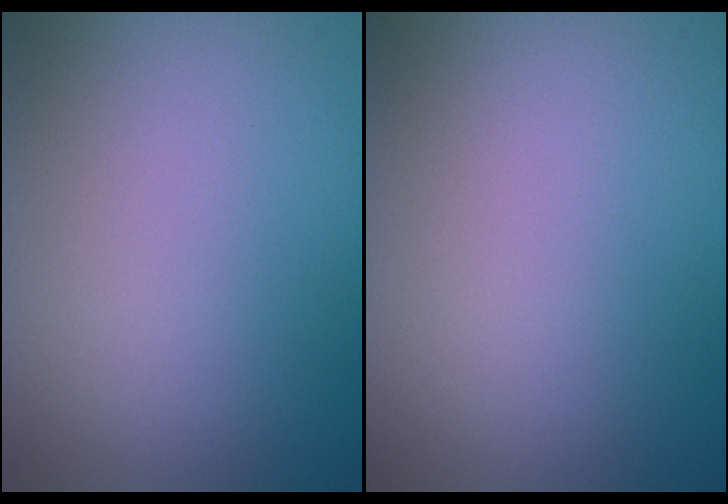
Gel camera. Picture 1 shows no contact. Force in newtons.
{"total": 0.0}